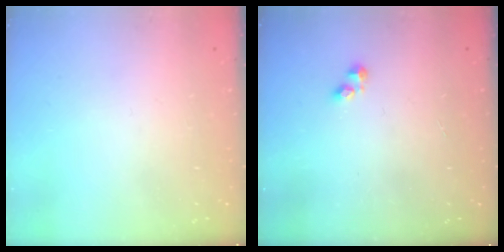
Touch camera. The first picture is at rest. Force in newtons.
{"total": 2.3, "press": 2.3, "slide": 0.4}